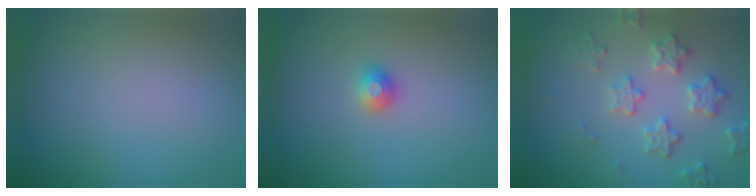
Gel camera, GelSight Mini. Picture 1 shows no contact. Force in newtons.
{"total": 1.3, "press": 1.2, "slide": 0.4}
{"total": 3.7, "press": 3.7, "slide": 0.3}